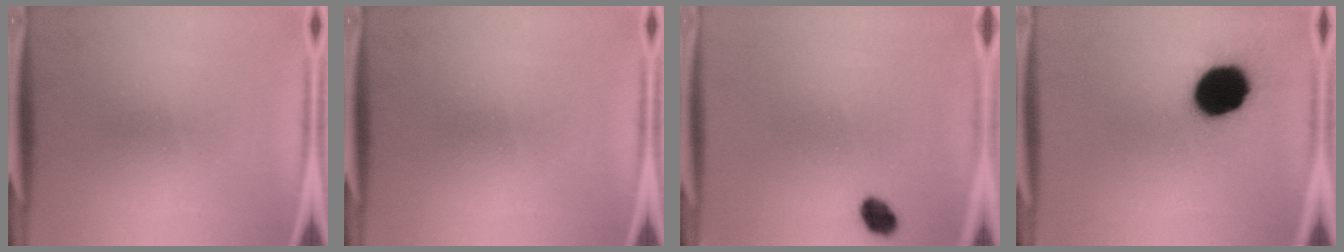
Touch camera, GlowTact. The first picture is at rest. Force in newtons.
{"total": 0.0}
{"total": 3.7}
{"total": 15.0}